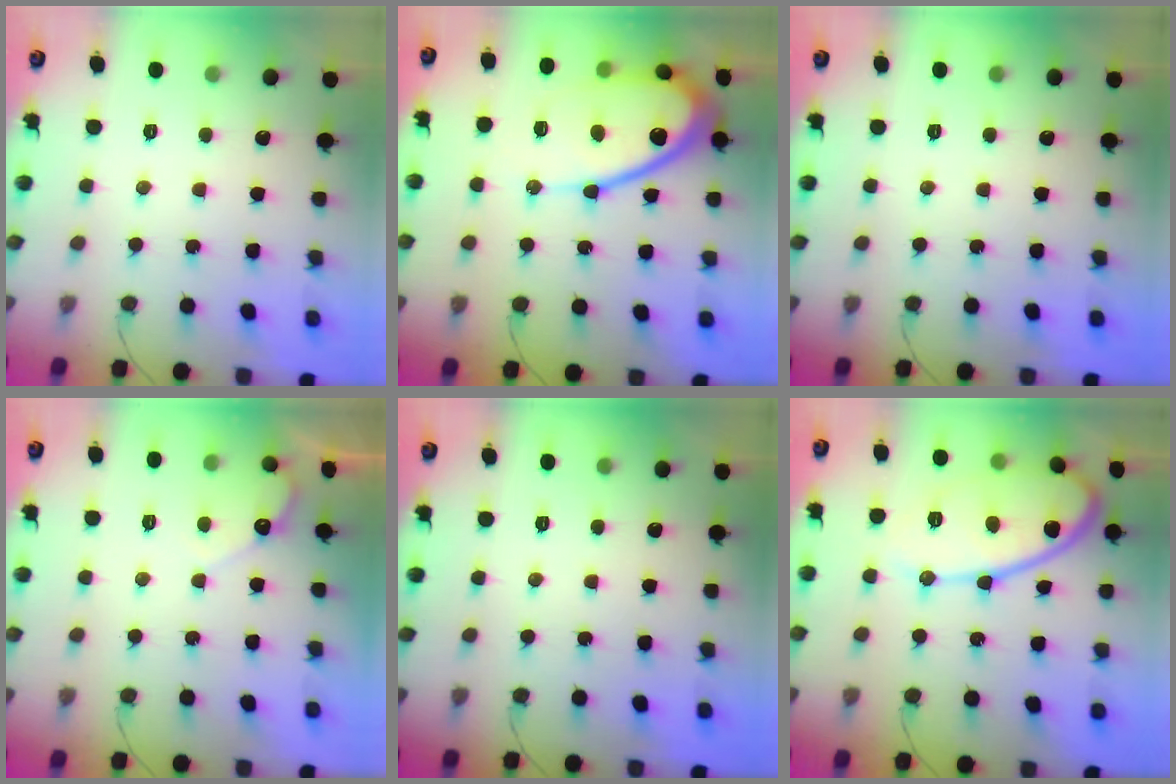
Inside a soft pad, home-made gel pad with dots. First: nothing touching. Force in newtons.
{"total": 15.6, "press": 15.5, "slide": 1.5}
{"total": 0.0}
{"total": 4.8, "press": 4.8, "slide": 0.3}
{"total": 0.0}
{"total": 15.3, "press": 15.3, "slide": 1.2}